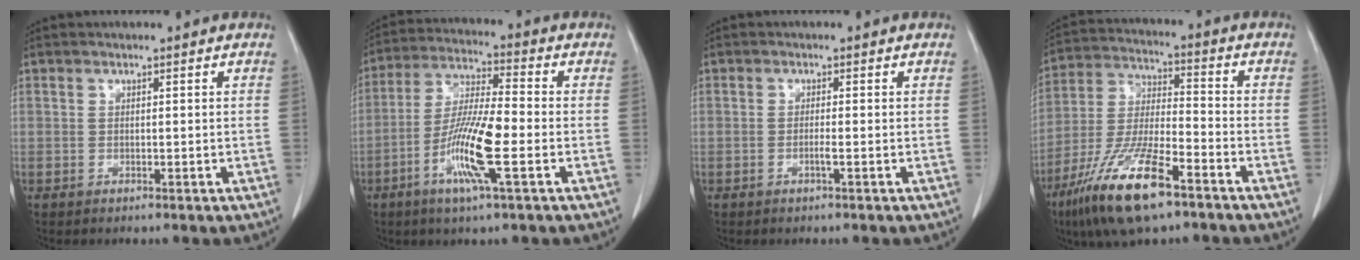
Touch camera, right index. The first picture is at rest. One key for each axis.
{"total": 11.8, "fx": -3.9, "fy": 0.9, "fz": 11.1, "tx": -0.221, "ty": -0.009, "tz": -0.078}
{"total": 1.1, "fx": -0.5, "fy": -0.1, "fz": 1.0, "tx": -0.021, "ty": 0.000, "tz": -0.009}
{"total": 15.3, "fx": -9.3, "fy": 3.1, "fz": 11.7, "tx": -0.245, "ty": -0.025, "tz": -0.171}